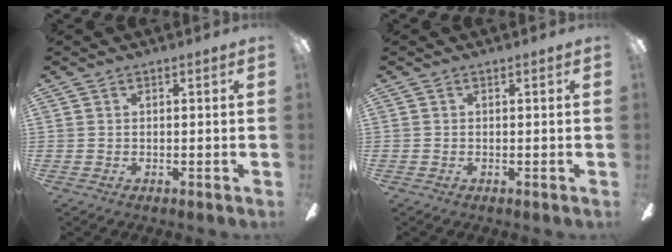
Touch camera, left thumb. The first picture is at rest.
{"total": 0.0}